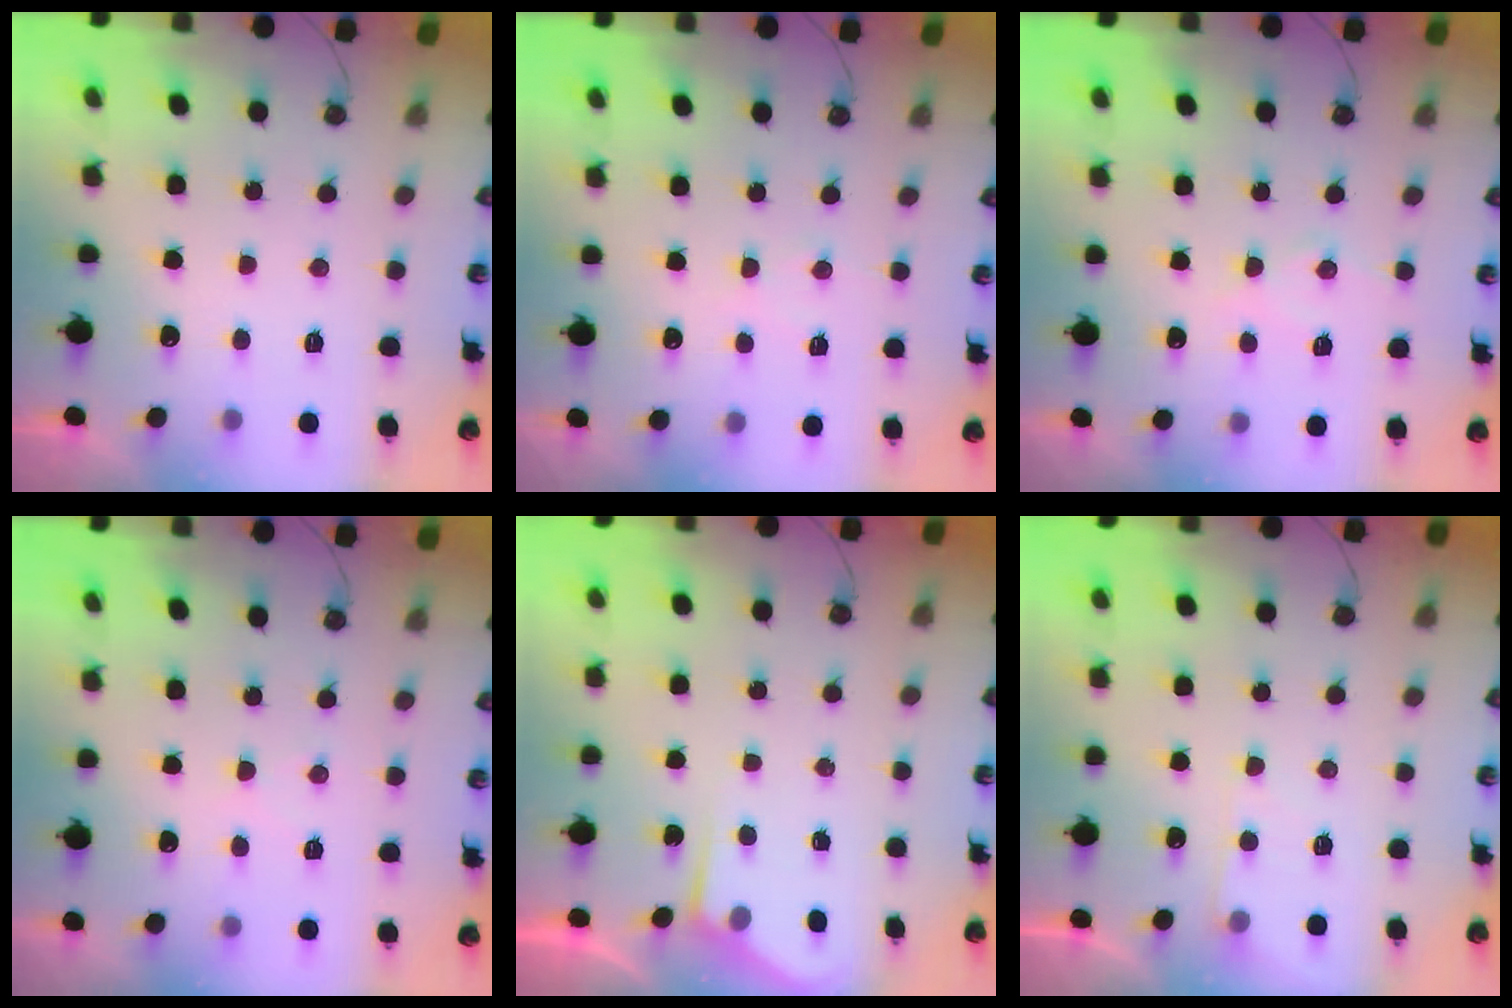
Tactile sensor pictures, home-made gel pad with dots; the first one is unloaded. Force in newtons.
{"total": 5.5, "press": 5.5, "slide": 0.3}
{"total": 8.4, "press": 8.4, "slide": 0.6}
{"total": 3.1, "press": 3.0, "slide": 0.6}
{"total": 2.8, "press": 2.8, "slide": 0.4}
{"total": 5.6, "press": 5.5, "slide": 0.7}